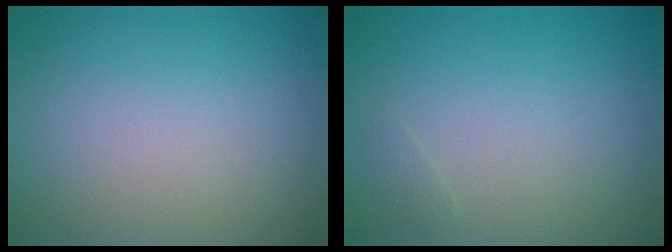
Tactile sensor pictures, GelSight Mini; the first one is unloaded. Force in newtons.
{"total": 0.5, "press": 0.5, "slide": 0.1}